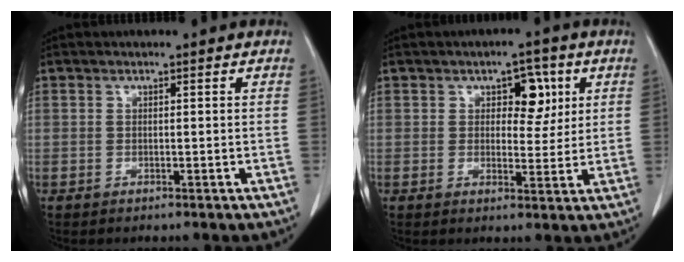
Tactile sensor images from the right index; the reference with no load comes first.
{"total": 5.2, "force": [1.9, 2.9, 3.9], "torque": [-0.046, 0.008, 0.027]}